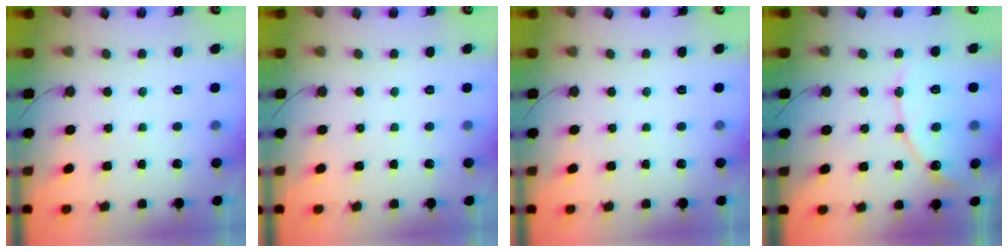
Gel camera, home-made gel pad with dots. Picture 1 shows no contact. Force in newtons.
{"total": 0.0}
{"total": 0.0}
{"total": 12.5, "press": 12.5, "slide": 1.0}